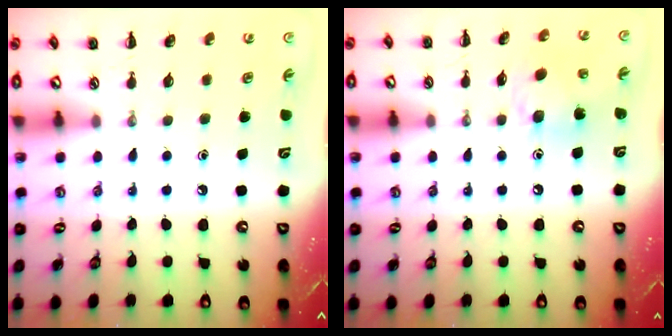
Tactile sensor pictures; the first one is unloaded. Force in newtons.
{"total": 9.5, "press": 9.4, "slide": 1.3}